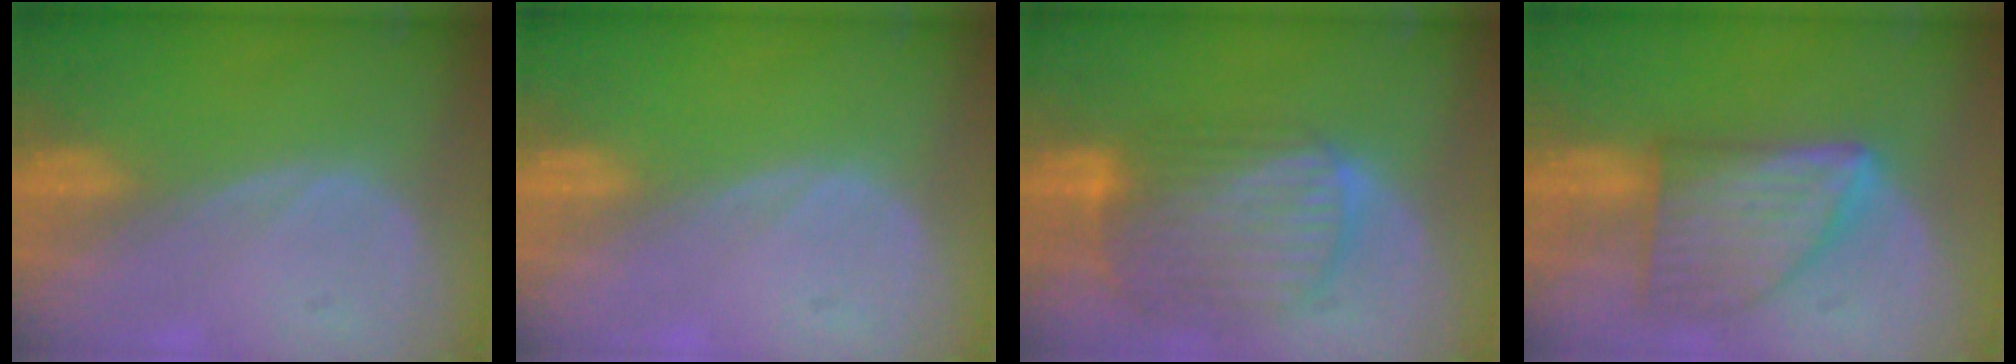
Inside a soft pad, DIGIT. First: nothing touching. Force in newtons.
{"total": 0.0}
{"total": 10.3, "press": 8.7, "slide": 5.6}
{"total": 8.8, "press": 8.8, "slide": 0.6}